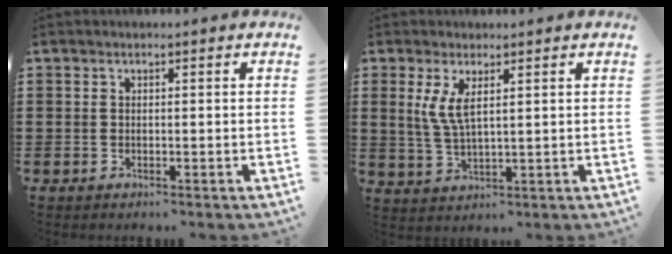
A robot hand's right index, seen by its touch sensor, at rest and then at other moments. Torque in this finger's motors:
{"motor_torque": [0.41, -0.22, 0.41, 0.12]}